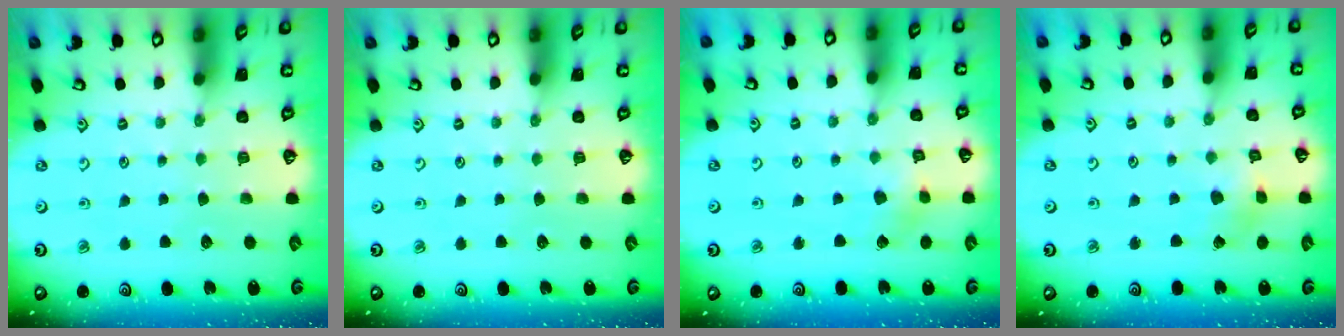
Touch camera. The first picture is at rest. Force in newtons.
{"total": 0.0}
{"total": 4.5, "press": 4.5, "slide": 0.4}
{"total": 2.5, "press": 2.5, "slide": 0.3}